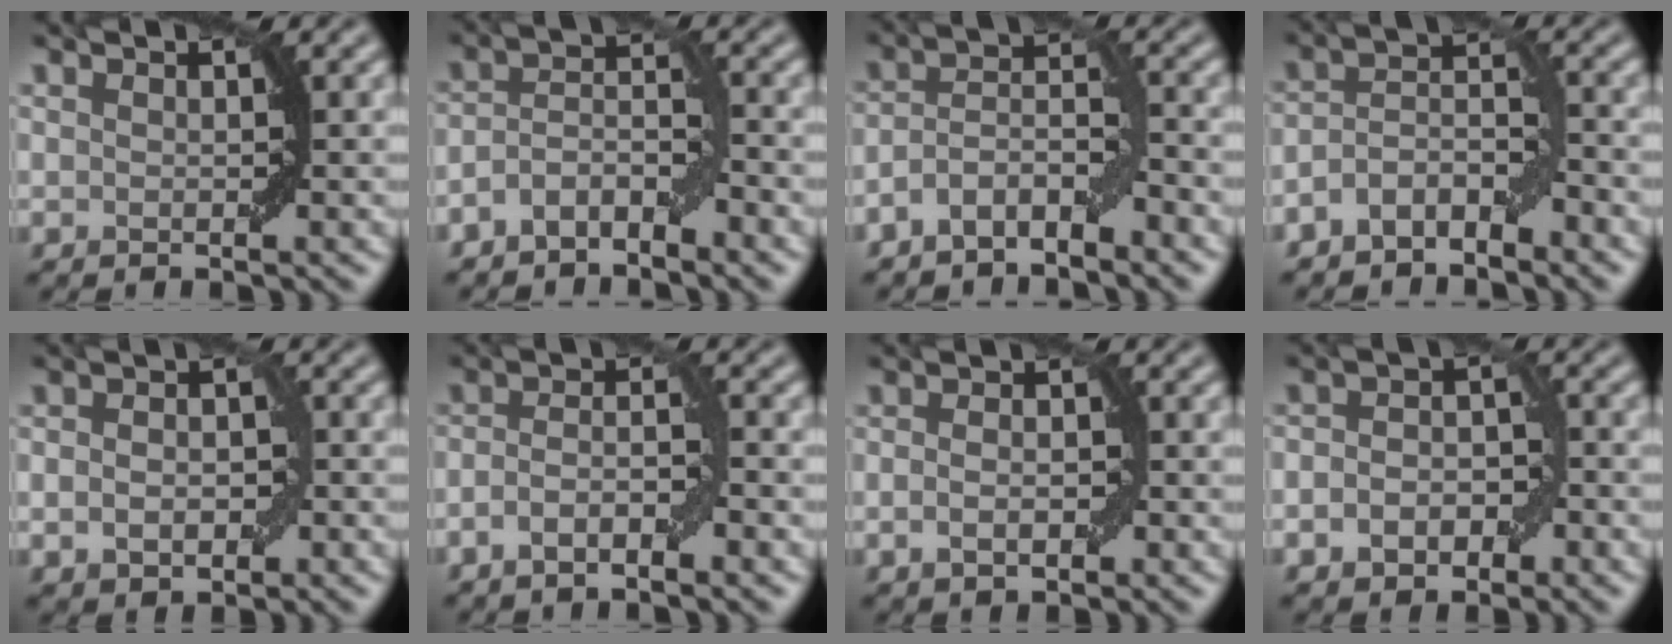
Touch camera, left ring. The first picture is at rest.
{"total": 3.1, "force": [-2.2, 1.2, 1.8], "torque": [-0.034, 0.012, -0.044]}
{"total": 3.8, "force": [-2.7, 1.4, 2.3], "torque": [-0.041, 0.009, -0.054]}
{"total": 3.6, "force": [-2.5, 1.6, 2.0], "torque": [-0.034, 0.011, -0.050]}
{"total": 3.2, "force": [-0.5, 2.1, 2.3], "torque": [-0.030, 0.001, -0.008]}
{"total": 3.2, "force": [-1.5, 0.8, 2.7], "torque": [-0.051, 0.004, -0.030]}
{"total": 2.3, "force": [-0.5, 1.3, 1.9], "torque": [-0.027, 0.002, -0.009]}
{"total": 4.0, "force": [-1.3, 2.7, 2.6], "torque": [-0.037, 0.002, -0.027]}